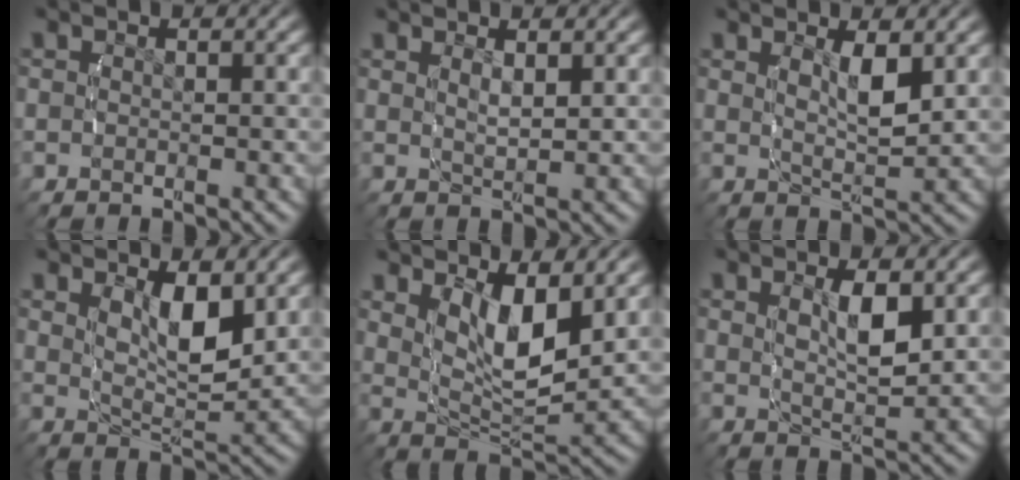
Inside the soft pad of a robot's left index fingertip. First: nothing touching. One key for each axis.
{"total": 1.9, "fx": 1.0, "fy": 0.0, "fz": 1.6, "tx": -0.027, "ty": -0.012, "tz": 0.028}
{"total": 3.1, "fx": 1.1, "fy": 0.4, "fz": 2.9, "tx": -0.050, "ty": -0.013, "tz": 0.027}
{"total": 4.4, "fx": 1.9, "fy": 1.0, "fz": 3.8, "tx": -0.060, "ty": -0.015, "tz": 0.040}
{"total": 6.1, "fx": 2.5, "fy": 1.9, "fz": 5.3, "tx": -0.086, "ty": -0.017, "tz": 0.050}
{"total": 3.4, "fx": 0.9, "fy": 0.6, "fz": 3.2, "tx": -0.055, "ty": -0.012, "tz": 0.025}